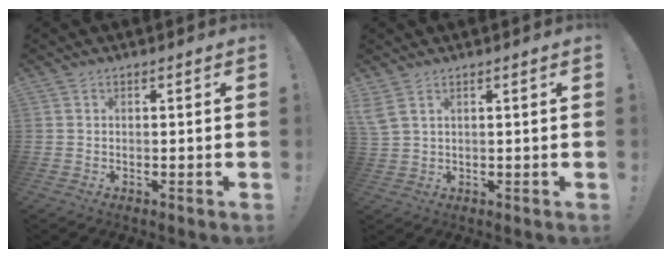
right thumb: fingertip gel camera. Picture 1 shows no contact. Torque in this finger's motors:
{"motor_torque": [0.00, 0.00, 0.02, 0.01, 0.00]}